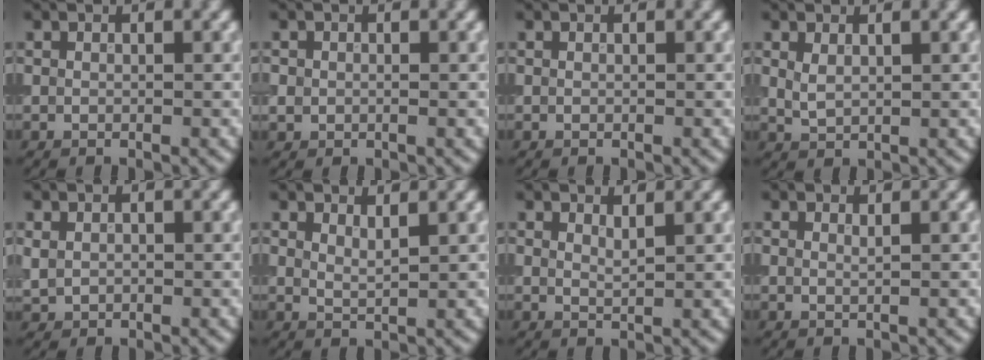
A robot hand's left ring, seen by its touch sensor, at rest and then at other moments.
{"total": 1.1, "force": [0.0, 1.0, 0.5], "torque": [-0.002, -0.003, -0.003]}
{"total": 0.0}
{"total": 1.5, "force": [0.7, 0.7, 1.1], "torque": [-0.027, -0.002, 0.019]}
{"total": 1.2, "force": [0.2, 0.9, 0.6], "torque": [-0.012, -0.001, 0.007]}
{"total": 1.7, "force": [1.3, 0.4, 0.9], "torque": [-0.014, 0.000, 0.022]}
{"total": 1.3, "force": [1.1, 0.3, 0.7], "torque": [-0.011, 0.000, 0.017]}
{"total": 0.6, "force": [0.4, 0.1, 0.5], "torque": [-0.002, -0.002, 0.006]}